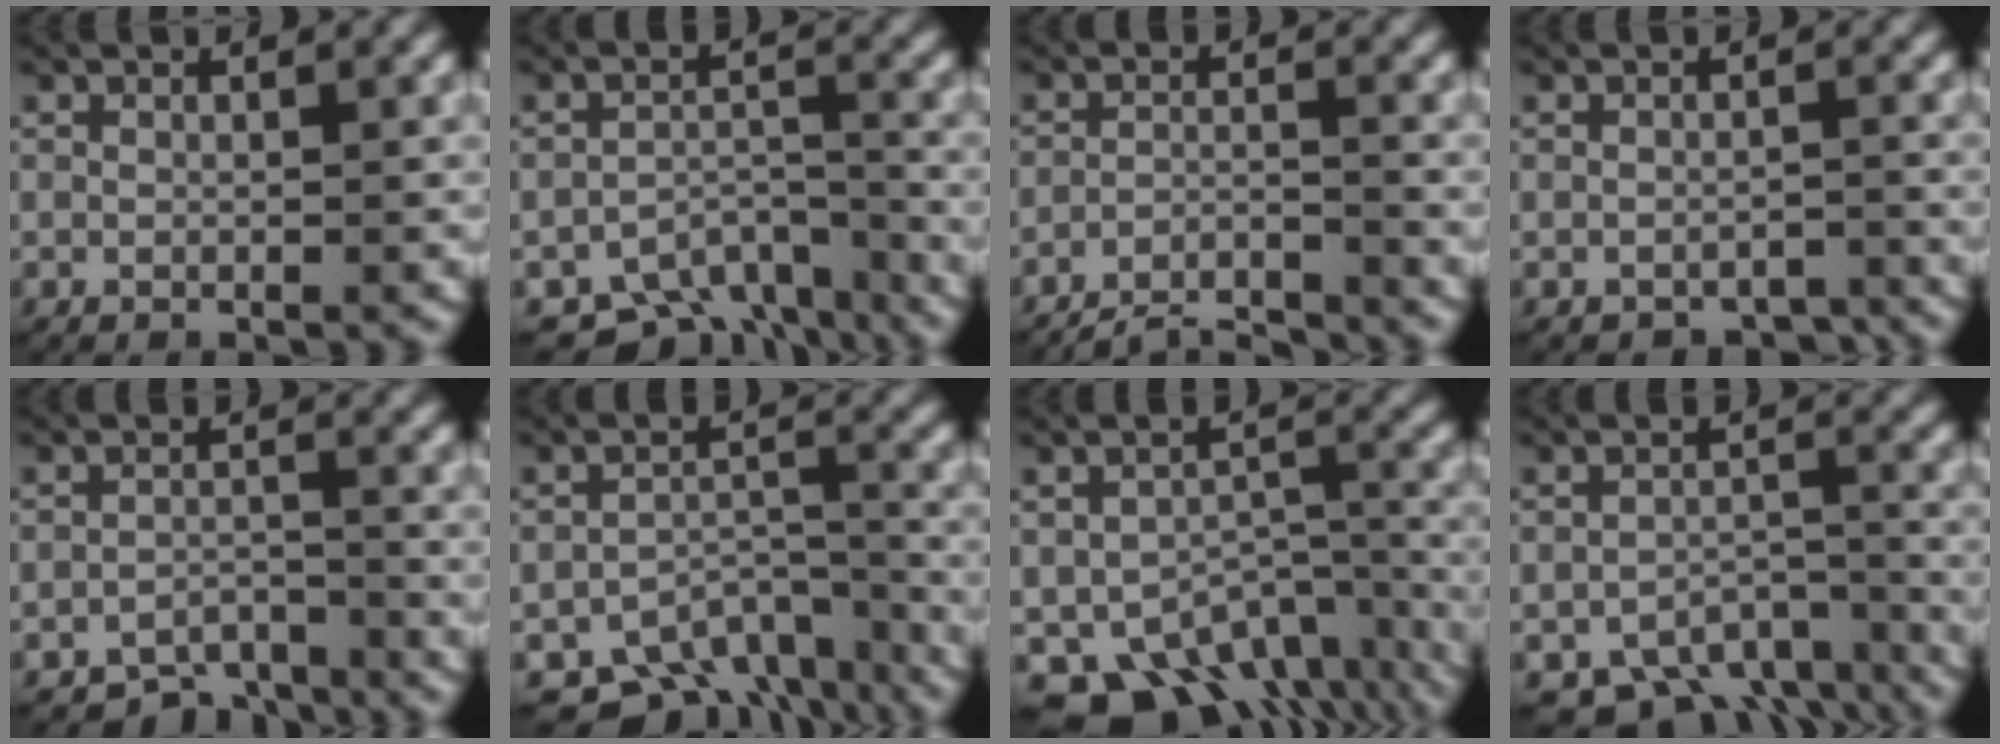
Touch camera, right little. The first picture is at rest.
{"total": 7.7, "force": [-6.2, 3.9, 2.6], "torque": [-0.038, -0.012, -0.101]}
{"total": 9.7, "force": [-9.4, 1.8, 1.3], "torque": [-0.004, -0.023, -0.154]}
{"total": 2.6, "force": [-2.6, 0.5, -0.1], "torque": [0.011, -0.005, -0.047]}
{"total": 4.6, "force": [-4.2, 1.7, 1.1], "torque": [-0.003, -0.008, -0.075]}
{"total": 9.1, "force": [-7.0, 4.8, 3.2], "torque": [-0.044, -0.015, -0.113]}
{"total": 11.7, "force": [-7.5, 7.3, 5.2], "torque": [-0.078, -0.024, -0.116]}
{"total": 7.5, "force": [-6.0, 3.4, 3.1], "torque": [-0.036, -0.015, -0.095]}